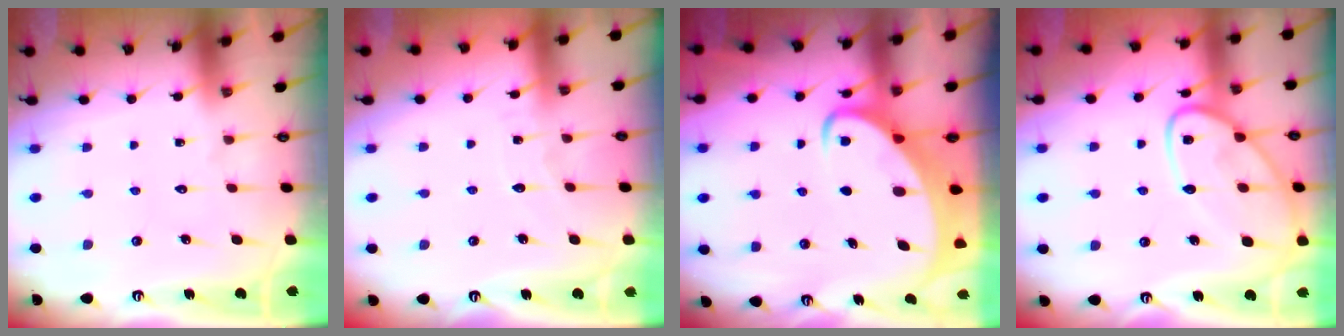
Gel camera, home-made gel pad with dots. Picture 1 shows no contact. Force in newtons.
{"total": 3.3, "press": 3.3, "slide": 0.4}
{"total": 4.0, "press": 4.0, "slide": 0.4}
{"total": 14.0, "press": 14.0, "slide": 1.2}